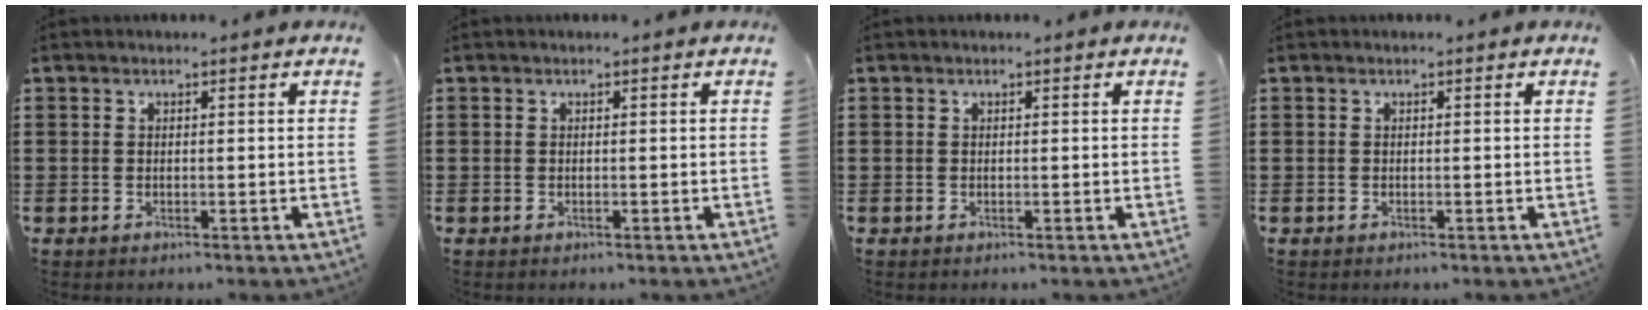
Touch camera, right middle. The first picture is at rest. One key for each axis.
{"total": 0.0}
{"total": 0.0}
{"total": 0.0}